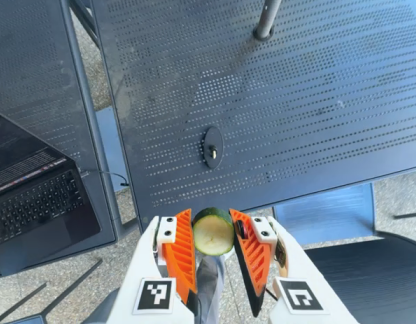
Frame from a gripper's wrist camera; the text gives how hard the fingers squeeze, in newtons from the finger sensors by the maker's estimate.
{"total": 9.6, "left": 9.1, "right": 10.1}